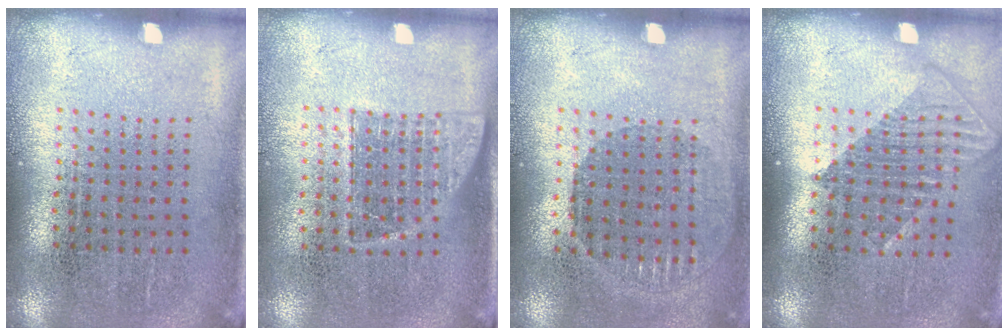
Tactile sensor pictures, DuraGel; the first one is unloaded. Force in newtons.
{"total": 1.1, "press": 0.9, "slide": 0.6}
{"total": 1.0, "press": 0.9, "slide": 0.4}
{"total": 1.2, "press": 1.0, "slide": 0.8}